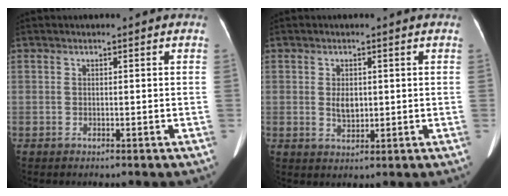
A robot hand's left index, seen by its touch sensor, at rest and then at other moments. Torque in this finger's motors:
{"motor_torque": [0.73, 0.07, 0.04, 0.00]}